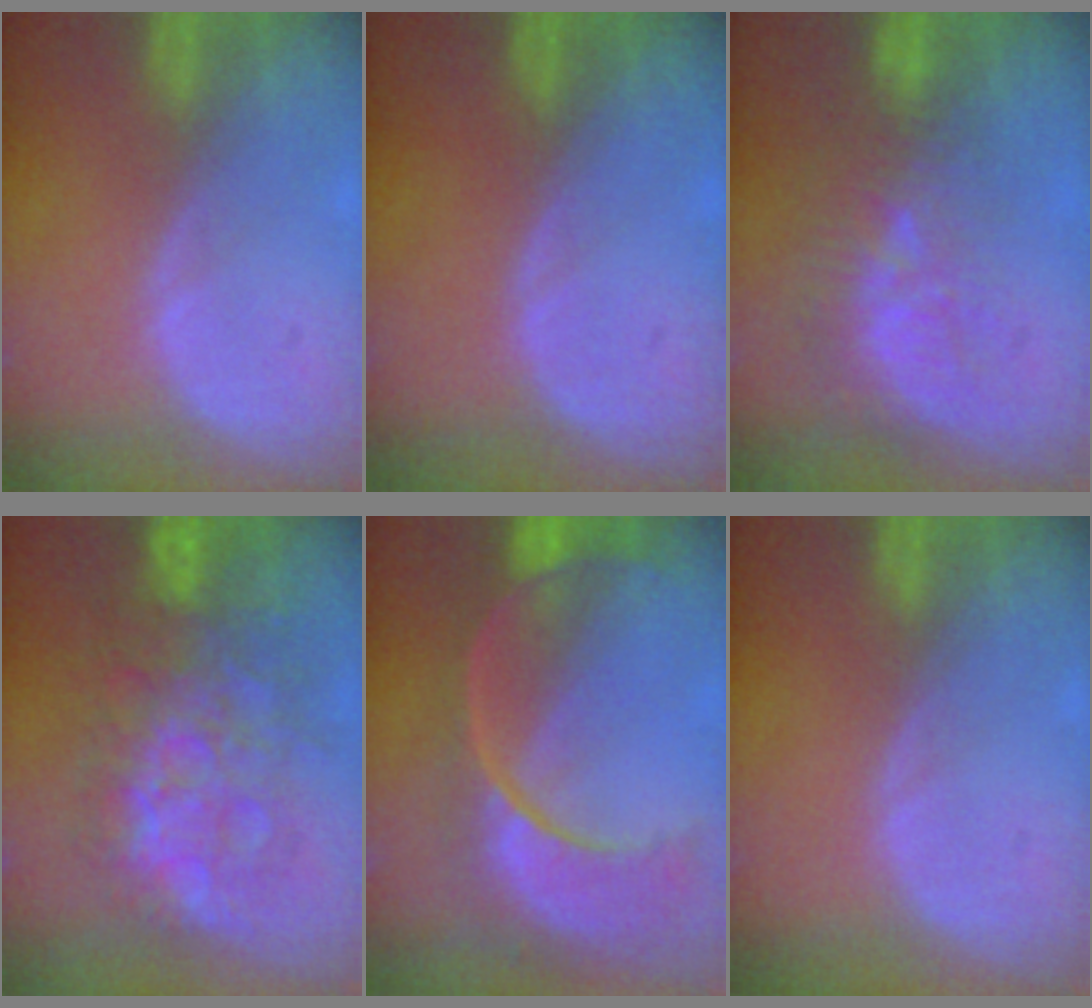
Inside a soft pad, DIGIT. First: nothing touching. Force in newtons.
{"total": 0.0}
{"total": 10.1, "press": 9.0, "slide": 4.8}
{"total": 11.8, "press": 11.8, "slide": 1.2}
{"total": 11.1, "press": 9.4, "slide": 5.9}
{"total": 0.0}